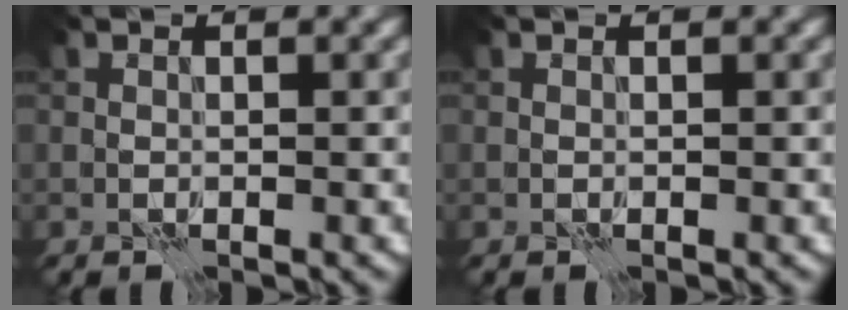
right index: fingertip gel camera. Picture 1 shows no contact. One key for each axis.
{"total": 0.0}